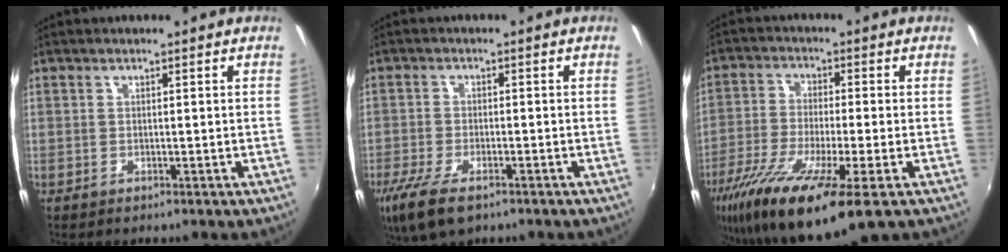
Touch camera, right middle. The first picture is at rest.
{"total": 9.1, "force": [-5.7, 3.3, 6.2], "torque": [-0.150, -0.035, -0.107]}
{"total": 16.0, "force": [-9.7, 2.1, 12.6], "torque": [-0.257, -0.057, -0.177]}